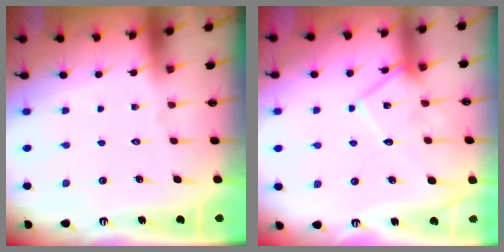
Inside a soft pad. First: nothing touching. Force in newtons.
{"total": 11.9, "press": 11.9, "slide": 0.9}